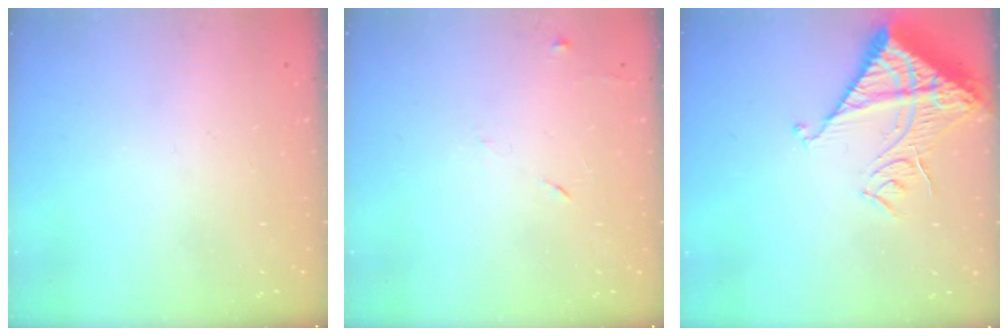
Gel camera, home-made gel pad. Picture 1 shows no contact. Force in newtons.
{"total": 5.2, "press": 5.1, "slide": 0.6}
{"total": 14.3, "press": 14.2, "slide": 1.6}